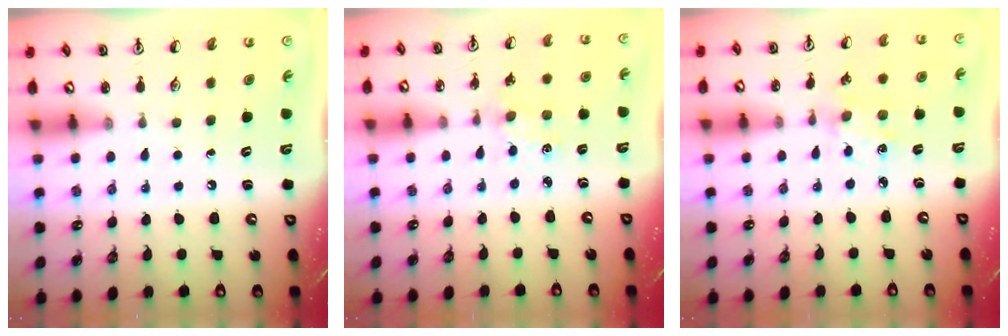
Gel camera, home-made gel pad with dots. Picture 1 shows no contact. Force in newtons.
{"total": 1.1, "press": 1.1, "slide": 0.2}
{"total": 3.3, "press": 3.3, "slide": 0.4}